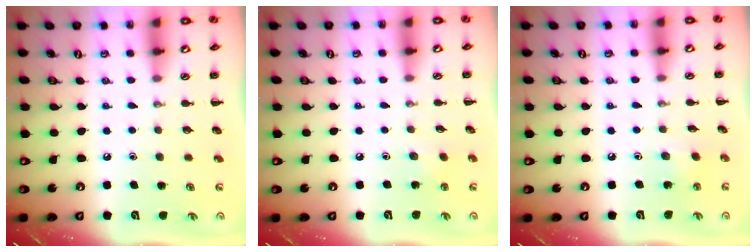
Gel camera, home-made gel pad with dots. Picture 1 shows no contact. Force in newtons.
{"total": 2.6, "press": 2.5, "slide": 0.8}
{"total": 3.0, "press": 2.8, "slide": 1.0}